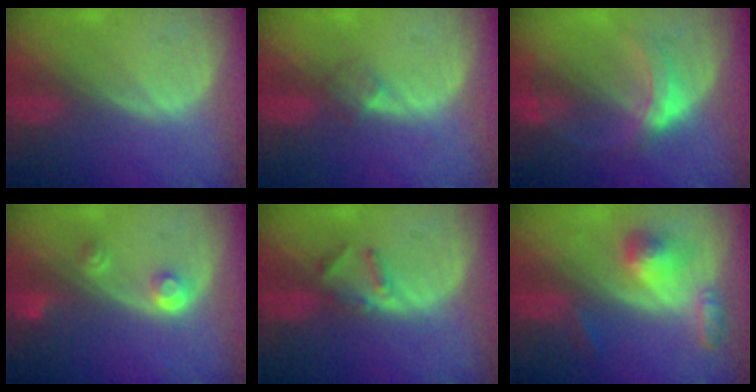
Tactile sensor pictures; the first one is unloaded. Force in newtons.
{"total": 2.1, "press": 1.8, "slide": 1.0}
{"total": 5.2, "press": 4.8, "slide": 1.8}
{"total": 3.0, "press": 2.8, "slide": 0.9}
{"total": 2.9, "press": 2.6, "slide": 1.1}
{"total": 5.6, "press": 5.1, "slide": 2.3}